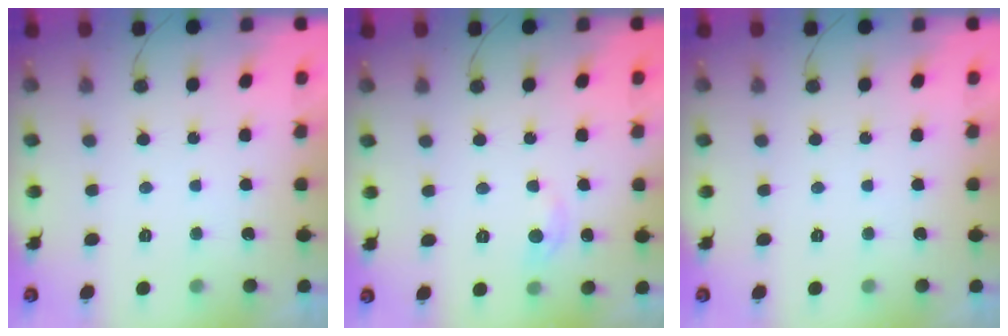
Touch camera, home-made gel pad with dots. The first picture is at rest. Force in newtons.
{"total": 4.7, "press": 4.6, "slide": 0.8}
{"total": 0.0}